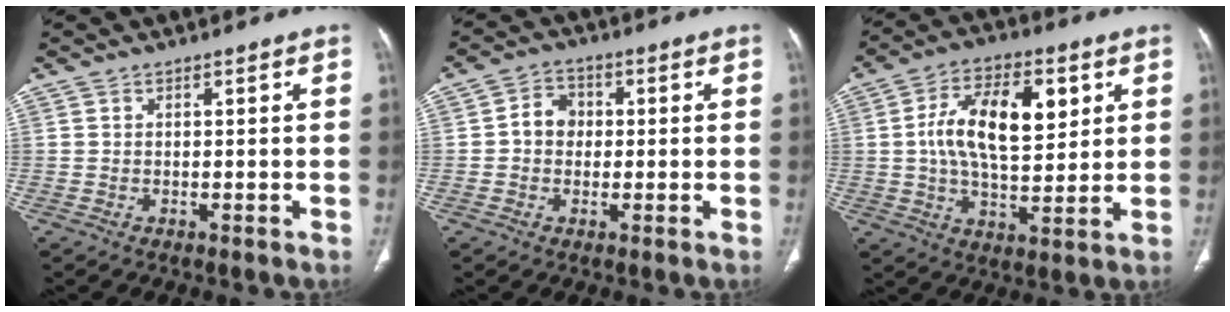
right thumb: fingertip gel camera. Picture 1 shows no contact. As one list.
[{"total": 5.0, "force": [0.1, 4.3, 2.6], "torque": [-0.026, 0.015, -0.007]}, {"total": 16.0, "force": [3.7, 8.2, 13.2], "torque": [-0.205, -0.001, 0.063]}]